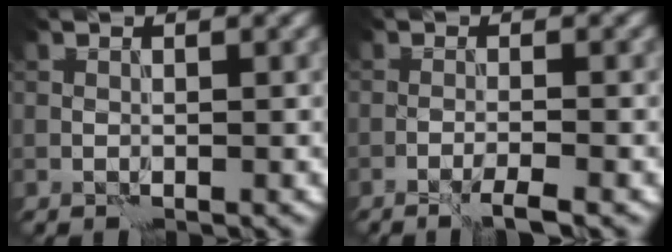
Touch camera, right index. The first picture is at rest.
{"total": 2.1, "force": [-1.6, -0.1, 1.4], "torque": [-0.019, 0.001, -0.035]}